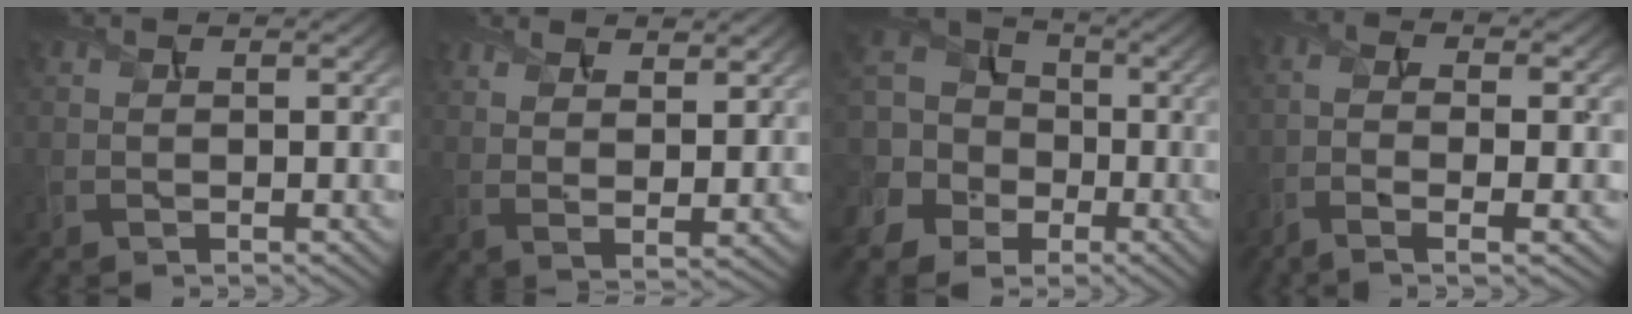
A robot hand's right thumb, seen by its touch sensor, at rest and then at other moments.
{"total": 6.2, "force": [4.3, 2.1, 4.0], "torque": [-0.068, -0.013, 0.072]}
{"total": 10.3, "force": [-2.0, 9.1, 4.5], "torque": [-0.148, 0.002, -0.067]}
{"total": 5.9, "force": [-2.3, 1.6, 5.2], "torque": [-0.097, -0.007, -0.044]}